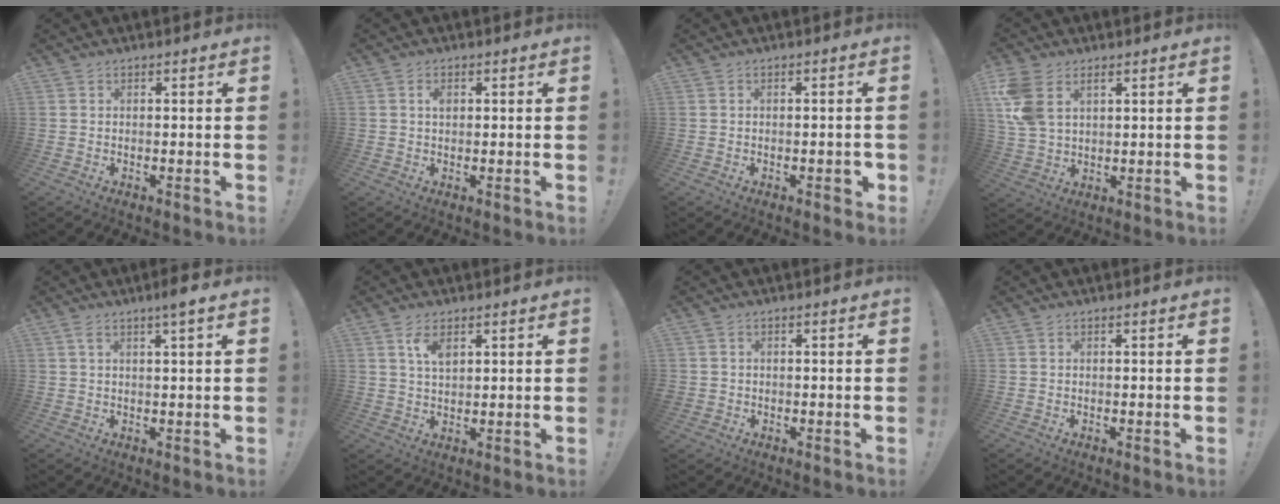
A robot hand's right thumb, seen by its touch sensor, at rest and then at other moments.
{"total": 1.7, "force": [0.3, 1.1, 1.2], "torque": [-0.014, -0.001, 0.004]}
{"total": 2.5, "force": [-1.1, 1.1, 2.0], "torque": [-0.025, 0.006, -0.017]}
{"total": 9.3, "force": [4.3, 5.8, 5.8], "torque": [-0.123, -0.010, 0.081]}
{"total": 4.0, "force": [2.0, -0.1, 3.5], "torque": [-0.062, -0.002, 0.030]}
{"total": 5.0, "force": [2.5, 2.3, 3.6], "torque": [-0.058, -0.011, 0.043]}
{"total": 1.4, "force": [-0.1, 1.3, 0.3], "torque": [0.001, -0.001, -0.004]}
{"total": 0.0}